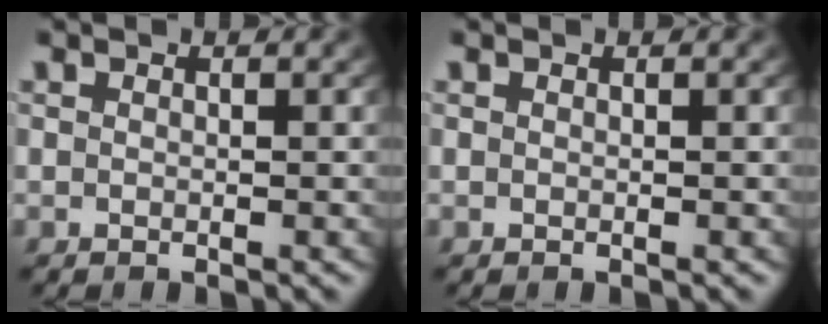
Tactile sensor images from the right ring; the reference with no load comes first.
{"total": 0.0}